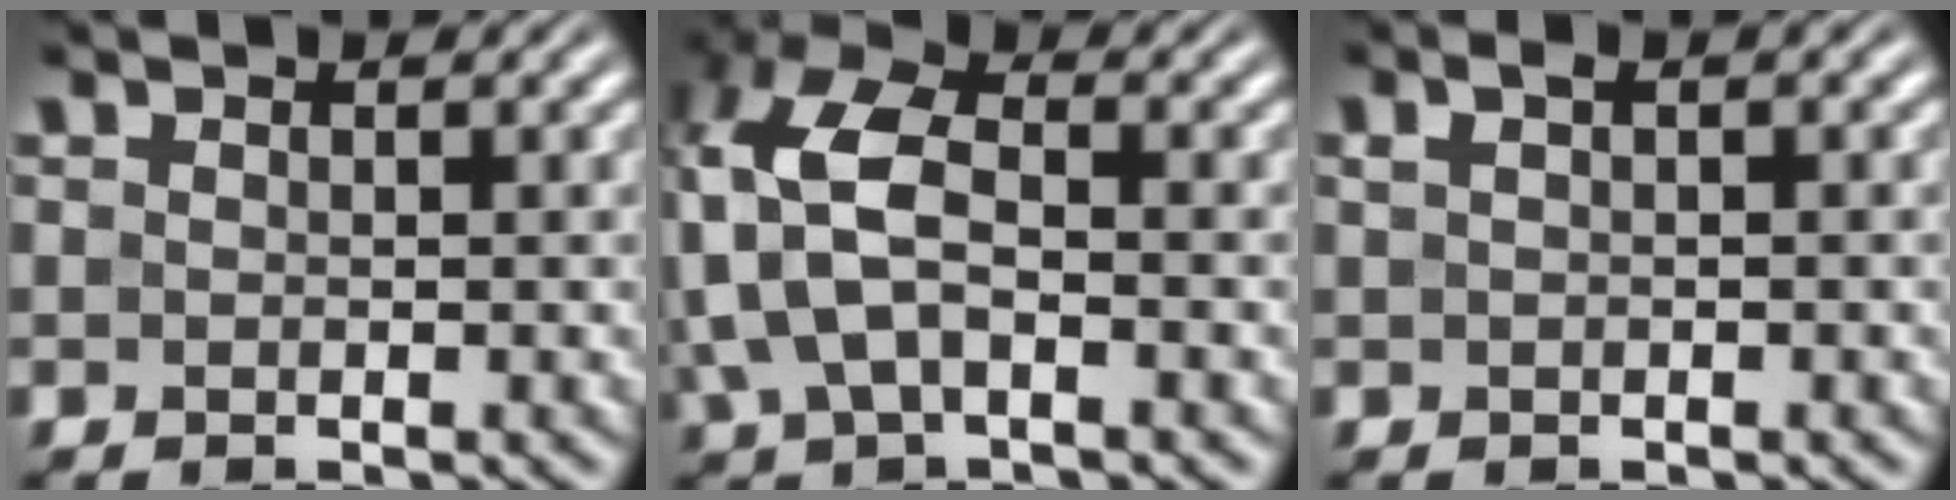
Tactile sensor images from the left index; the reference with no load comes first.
{"total": 9.1, "force": [-0.4, 5.2, 7.4], "torque": [-0.190, 0.016, -0.019]}
{"total": 1.6, "force": [0.7, 0.4, 1.4], "torque": [-0.028, 0.010, 0.009]}